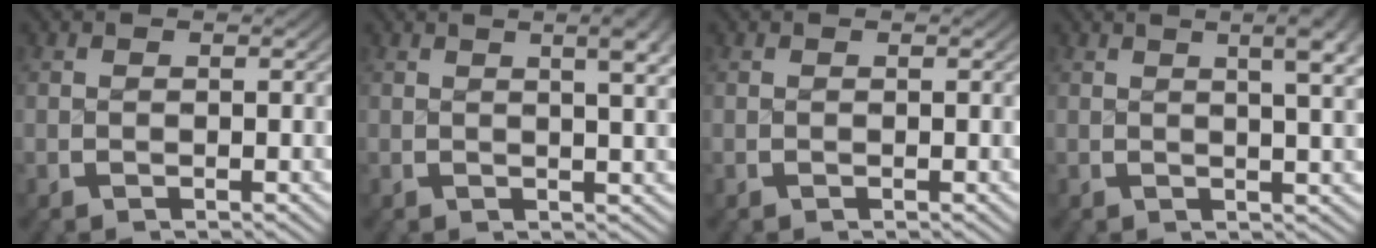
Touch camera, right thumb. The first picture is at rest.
{"total": 4.5, "force": [1.9, 1.5, 3.8], "torque": [-0.035, 0.009, 0.024]}
{"total": 0.0}
{"total": 5.6, "force": [2.4, 1.9, 4.7], "torque": [-0.043, 0.012, 0.030]}